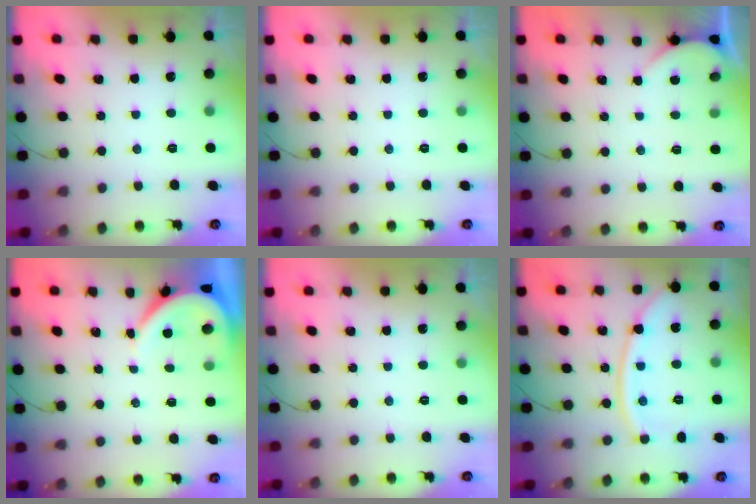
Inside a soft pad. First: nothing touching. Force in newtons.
{"total": 0.0}
{"total": 2.3, "press": 2.3, "slide": 0.2}
{"total": 3.7, "press": 3.6, "slide": 0.5}
{"total": 0.0}
{"total": 11.1, "press": 11.1, "slide": 0.4}